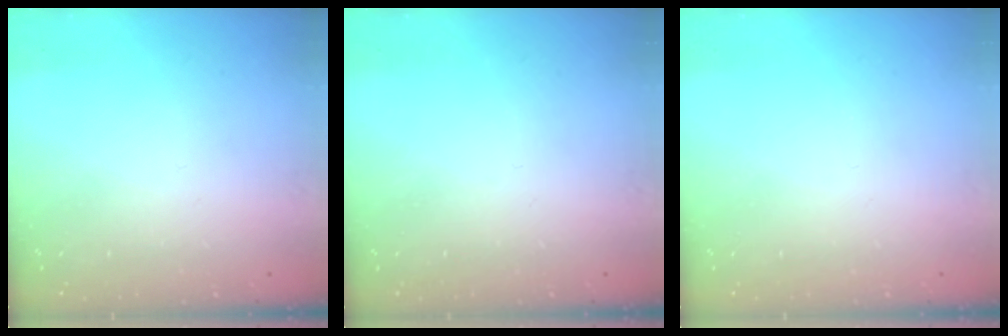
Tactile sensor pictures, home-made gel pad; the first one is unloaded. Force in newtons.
{"total": 0.0}
{"total": 0.0}